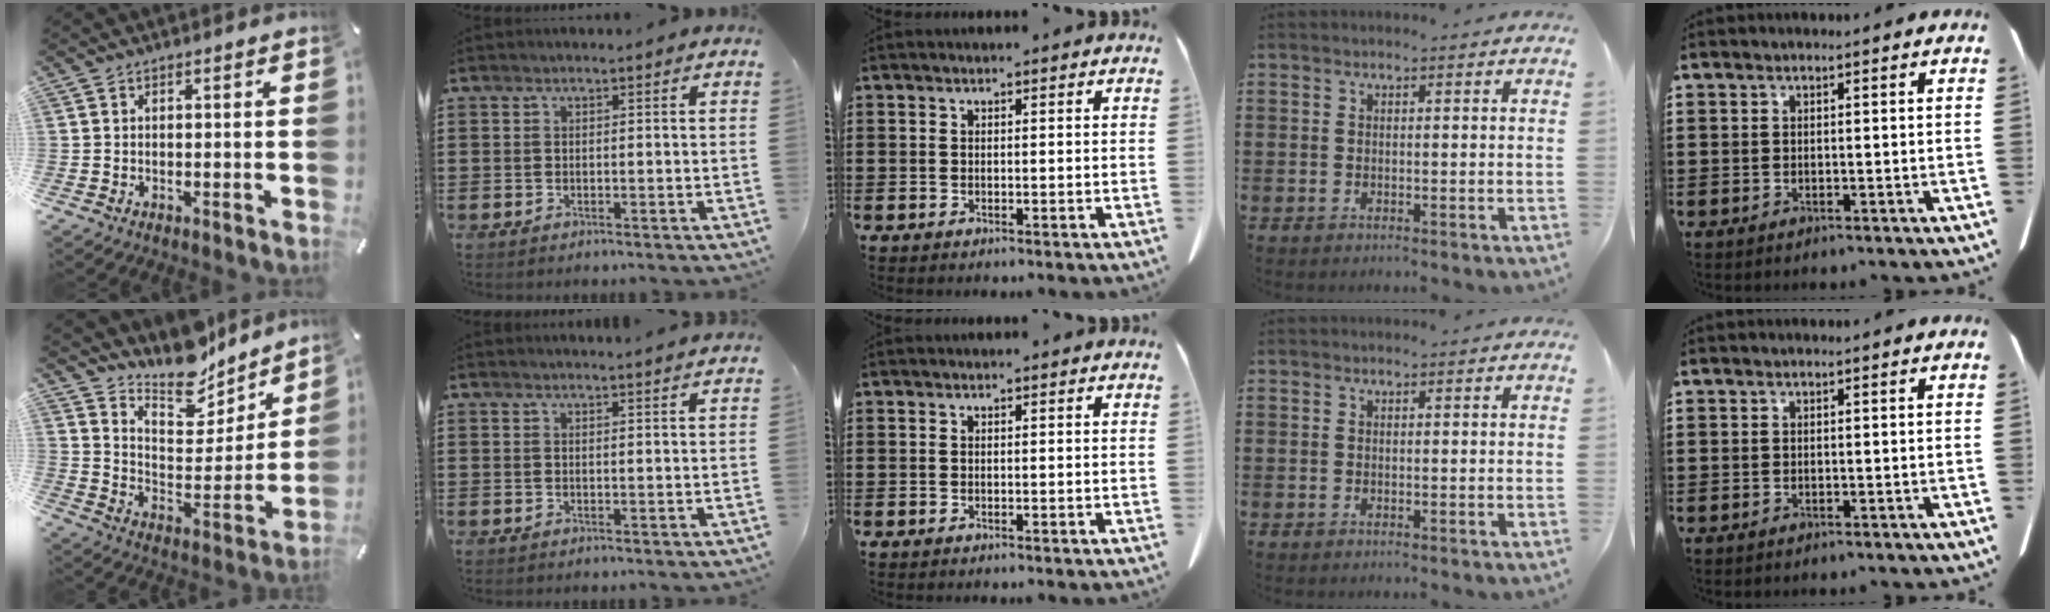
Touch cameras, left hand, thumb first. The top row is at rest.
{"thumb": {"total": 14.1, "force": [13.1, 4.5, 2.8], "torque": [-0.053, -0.129, 0.232]}, "index": {"total": 1.4, "force": [1.4, -0.2, 0.2], "torque": [-0.007, -0.002, 0.027]}}